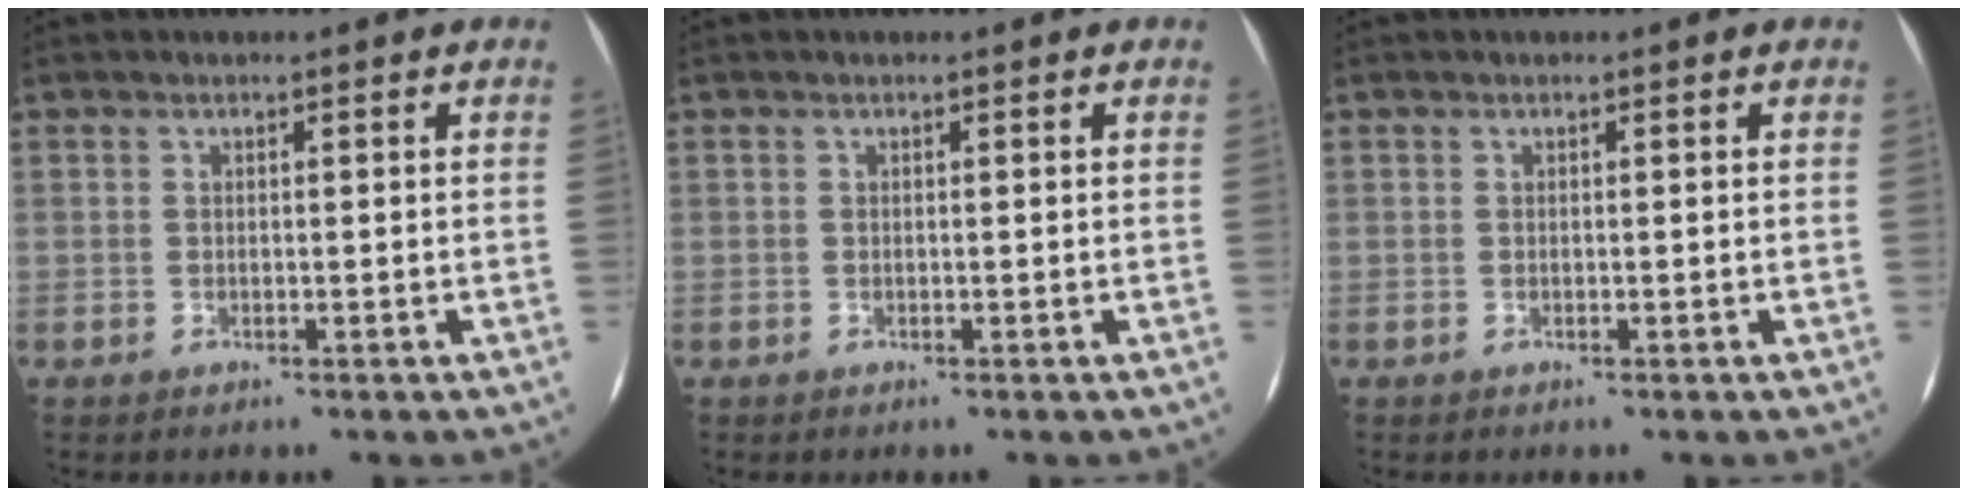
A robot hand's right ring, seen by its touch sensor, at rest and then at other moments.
{"total": 0.0}
{"total": 0.0}